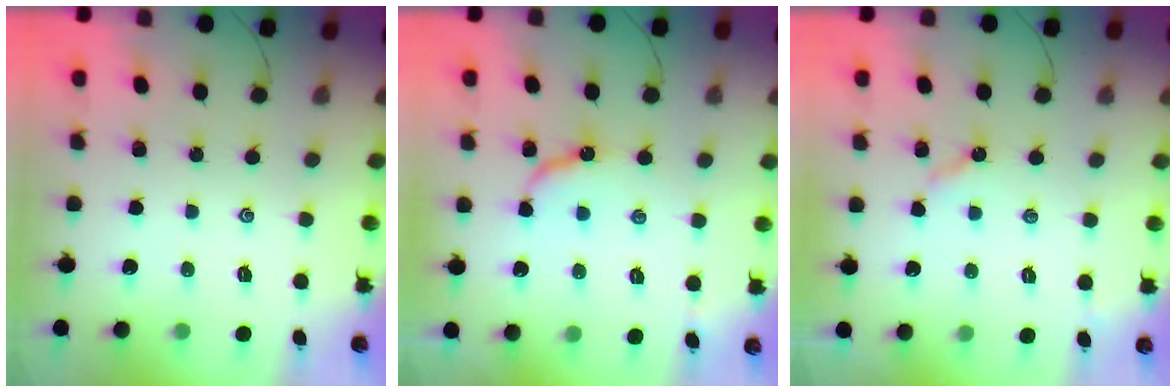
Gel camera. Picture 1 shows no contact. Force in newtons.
{"total": 7.6, "press": 7.6, "slide": 0.6}
{"total": 3.3, "press": 3.2, "slide": 0.4}